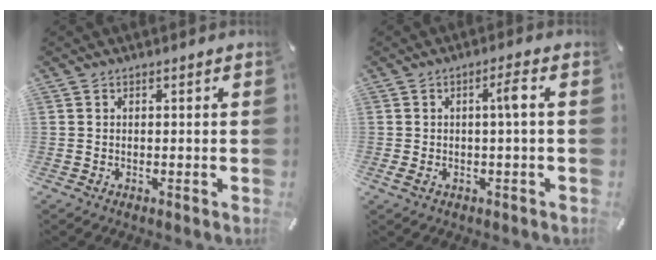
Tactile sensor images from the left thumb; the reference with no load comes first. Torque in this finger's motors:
{"motor_torque": [0.33, 0.69, 0.33, -0.03, 0.12]}